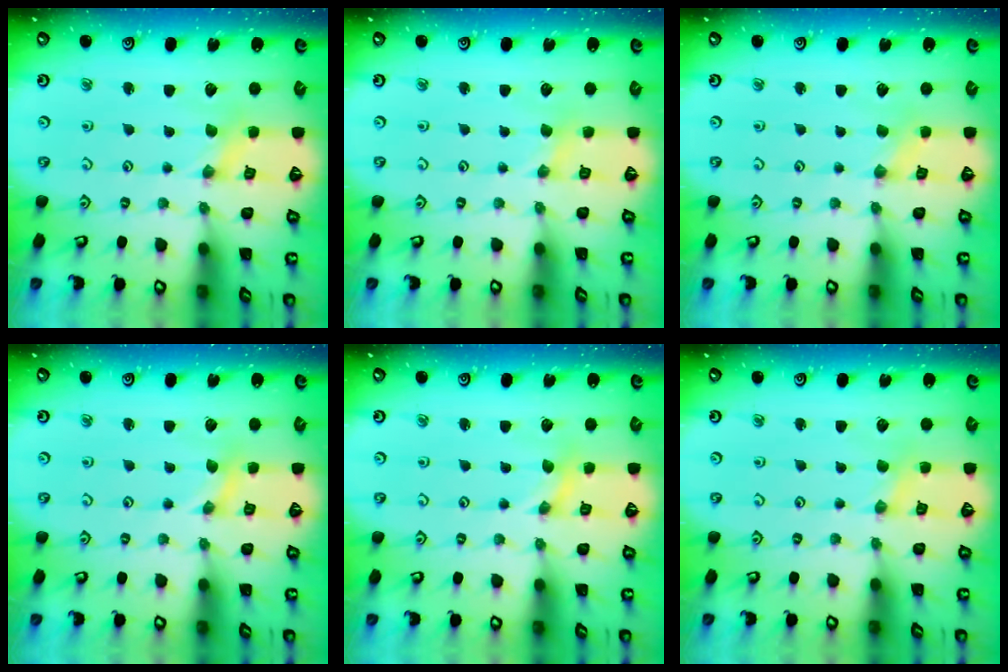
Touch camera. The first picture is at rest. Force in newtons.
{"total": 1.1, "press": 1.1, "slide": 0.2}
{"total": 0.6, "press": 0.6, "slide": 0.1}
{"total": 0.0}
{"total": 0.0}
{"total": 1.0, "press": 1.0, "slide": 0.2}